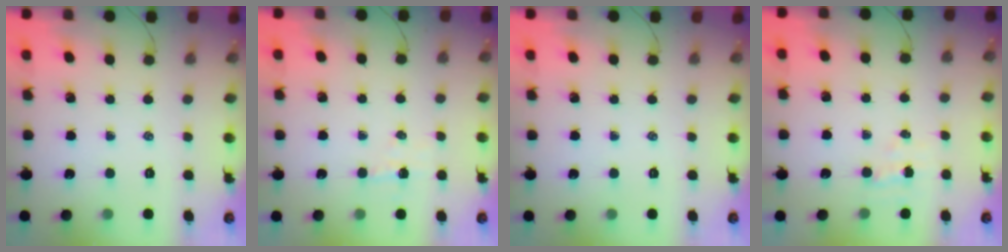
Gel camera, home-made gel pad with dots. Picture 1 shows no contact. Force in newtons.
{"total": 3.1, "press": 3.1, "slide": 0.6}
{"total": 0.0}
{"total": 3.7, "press": 3.5, "slide": 1.1}